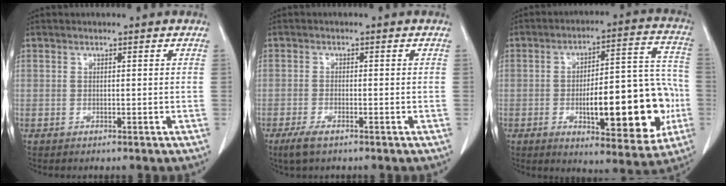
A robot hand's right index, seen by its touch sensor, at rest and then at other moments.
{"total": 3.2, "force": [-2.2, 0.7, 2.3], "torque": [-0.054, -0.006, -0.038]}
{"total": 19.8, "force": [-4.7, 5.8, 18.3], "torque": [-0.229, 0.029, -0.050]}